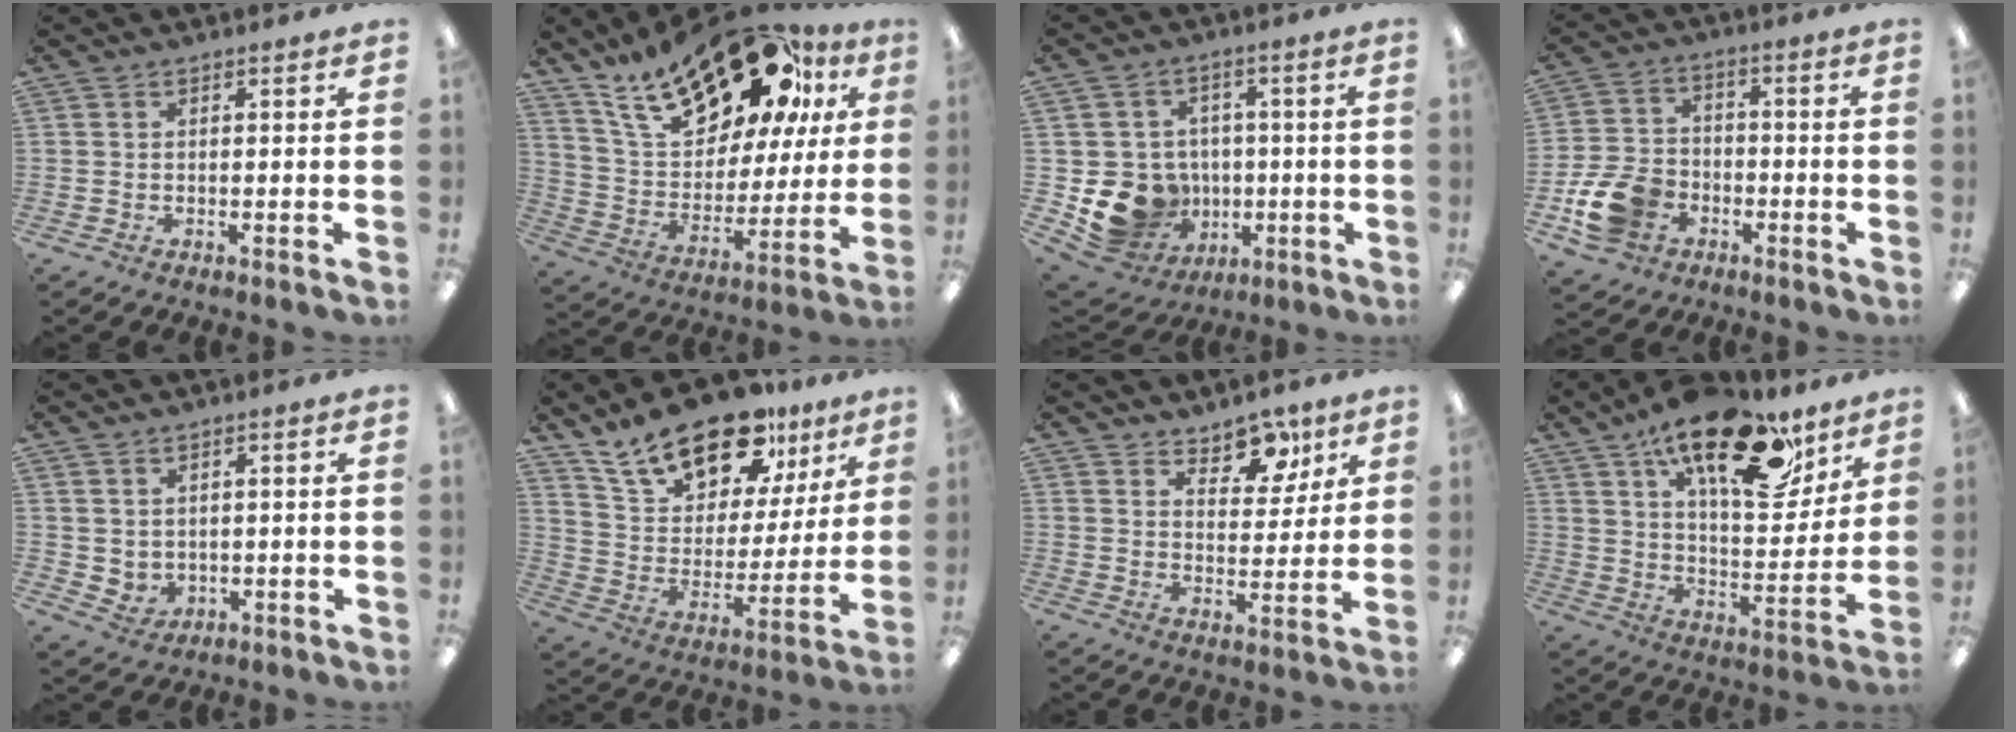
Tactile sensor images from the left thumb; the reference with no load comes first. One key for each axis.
{"total": 26.7, "fx": 18.7, "fy": 11.3, "fz": 15.4, "tx": -0.258, "ty": -0.107, "tz": 0.317}
{"total": 13.4, "fx": -3.4, "fy": 12.1, "fz": 4.6, "tx": -0.102, "ty": 0.018, "tz": -0.039}
{"total": 11.6, "fx": -4.8, "fy": 8.7, "fz": 6.0, "tx": -0.140, "ty": 0.034, "tz": -0.084}
{"total": 2.9, "fx": 1.6, "fy": 2.4, "fz": 0.5, "tx": -0.016, "ty": -0.008, "tz": 0.031}
{"total": 20.3, "fx": 15.4, "fy": 9.2, "fz": 9.4, "tx": -0.175, "ty": -0.095, "tz": 0.273}
{"total": 9.9, "fx": 7.2, "fy": 5.5, "fz": 3.9, "tx": -0.031, "ty": -0.048, "tz": 0.127}
{"total": 24.5, "fx": 15.0, "fy": 10.5, "fz": 16.3, "tx": -0.242, "ty": -0.080, "tz": 0.249}